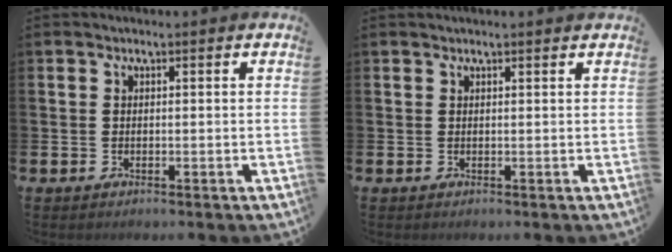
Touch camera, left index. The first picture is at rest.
{"total": 0.6, "force": [0.6, -0.1, 0.2], "torque": [0.007, -0.004, 0.009]}